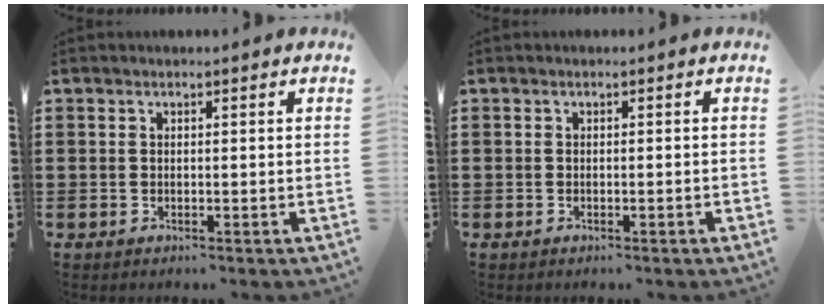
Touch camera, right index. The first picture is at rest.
{"total": 0.6, "force": [-0.5, 0.0, 0.3], "torque": [-0.006, -0.002, -0.009]}